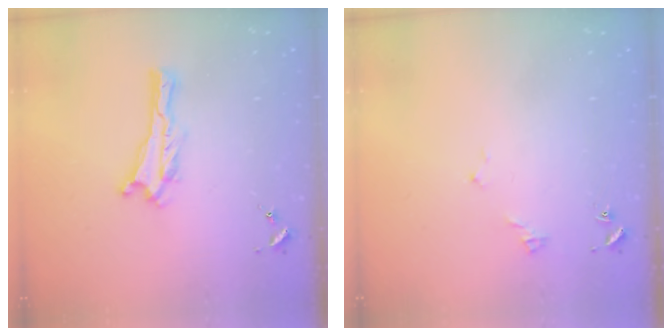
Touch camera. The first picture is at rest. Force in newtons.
{"total": 2.9, "press": 2.9, "slide": 0.3}